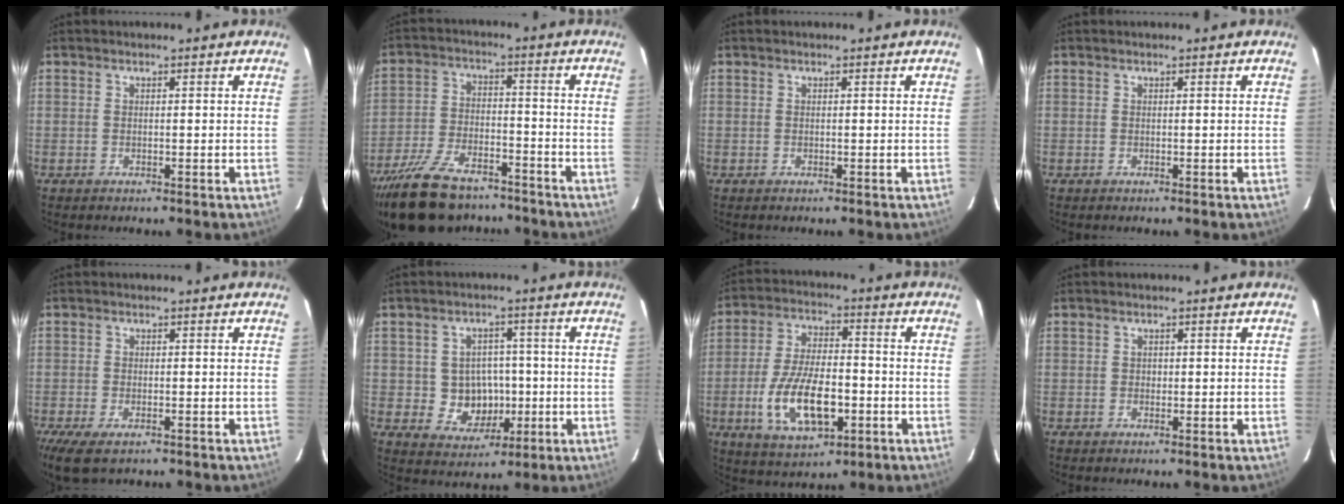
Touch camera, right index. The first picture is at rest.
{"total": 19.3, "force": [-15.4, 7.9, 8.6], "torque": [-0.191, -0.008, -0.246]}
{"total": 0.0}
{"total": 0.0}
{"total": 7.3, "force": [-4.6, 3.1, 4.8], "torque": [-0.112, -0.029, -0.079]}
{"total": 7.7, "force": [-1.1, 7.1, 2.8], "torque": [-0.065, 0.015, 0.001]}
{"total": 14.7, "force": [-4.4, 6.6, 12.4], "torque": [-0.251, -0.006, -0.069]}
{"total": 0.7, "force": [-0.1, 0.7, 0.1], "torque": [0.002, 0.002, -0.001]}